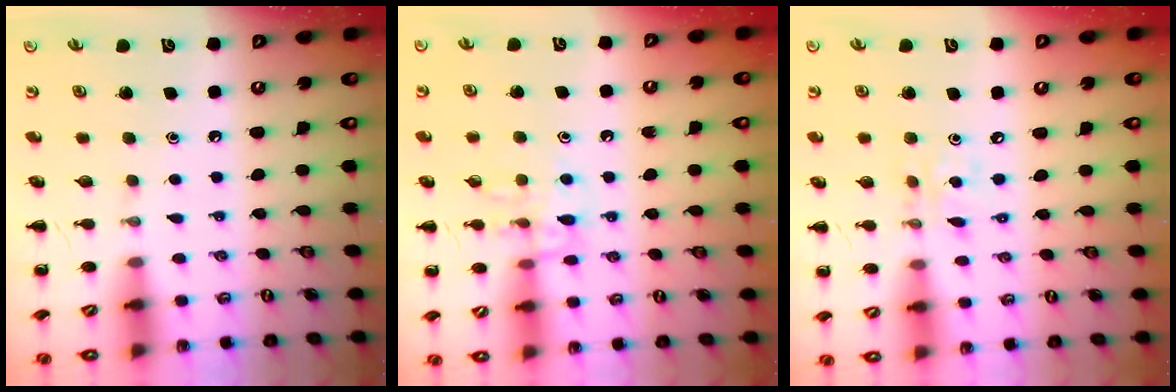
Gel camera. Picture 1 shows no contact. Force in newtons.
{"total": 10.7, "press": 10.7, "slide": 1.0}
{"total": 5.1, "press": 4.9, "slide": 1.2}